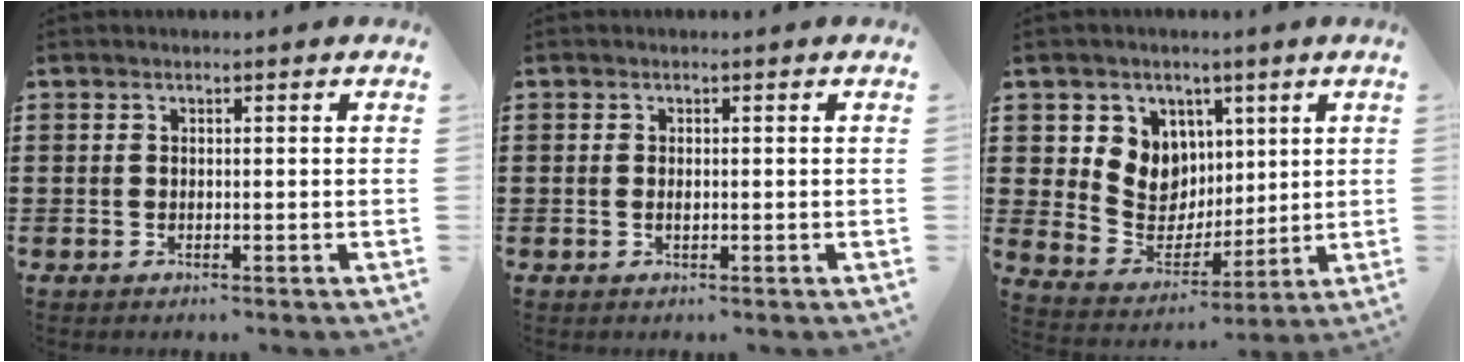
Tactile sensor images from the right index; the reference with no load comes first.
{"total": 0.7, "force": [0.0, 0.1, 0.7], "torque": [-0.015, -0.002, 0.000]}
{"total": 8.2, "force": [2.6, 7.5, 1.8], "torque": [-0.065, -0.020, 0.052]}